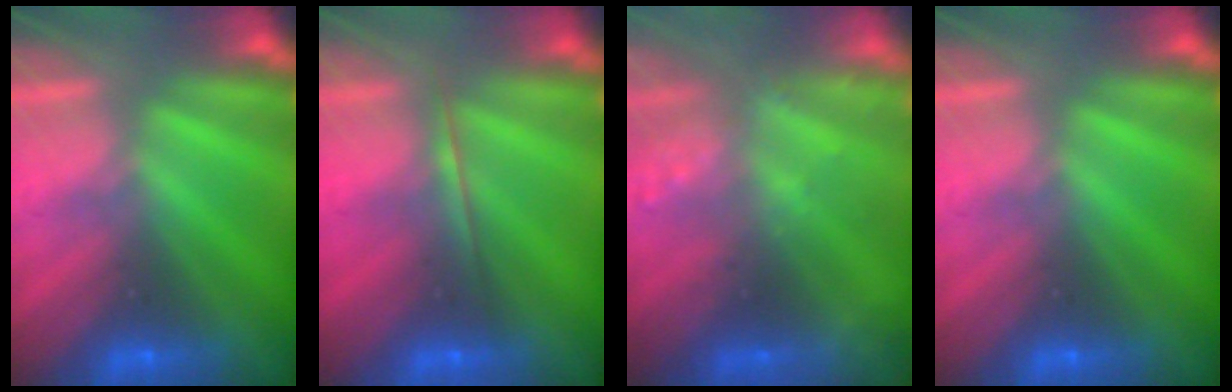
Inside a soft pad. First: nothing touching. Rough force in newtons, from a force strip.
{"total": 1.7}
{"total": 2.3}
{"total": 0.0}